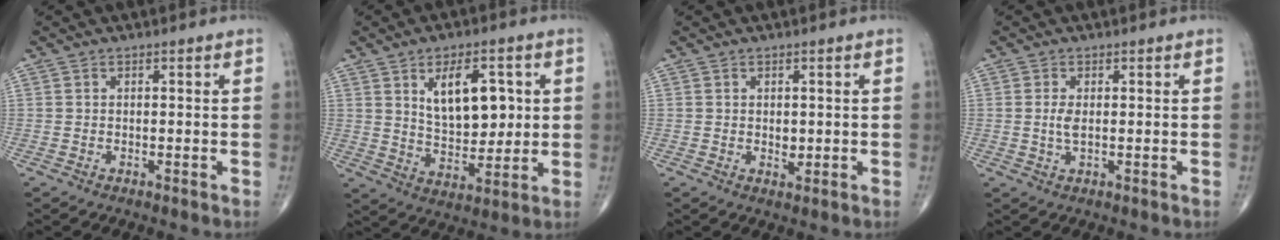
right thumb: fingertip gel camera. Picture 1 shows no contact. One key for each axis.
{"total": 12.4, "fx": 3.4, "fy": 6.8, "fz": 9.8, "tx": -0.125, "ty": -0.019, "tz": 0.066}
{"total": 1.8, "fx": 0.1, "fy": 1.1, "fz": 1.4, "tx": -0.015, "ty": -0.004, "tz": 0.004}
{"total": 2.3, "fx": 0.1, "fy": 0.9, "fz": 2.1, "tx": -0.047, "ty": -0.005, "tz": 0.004}